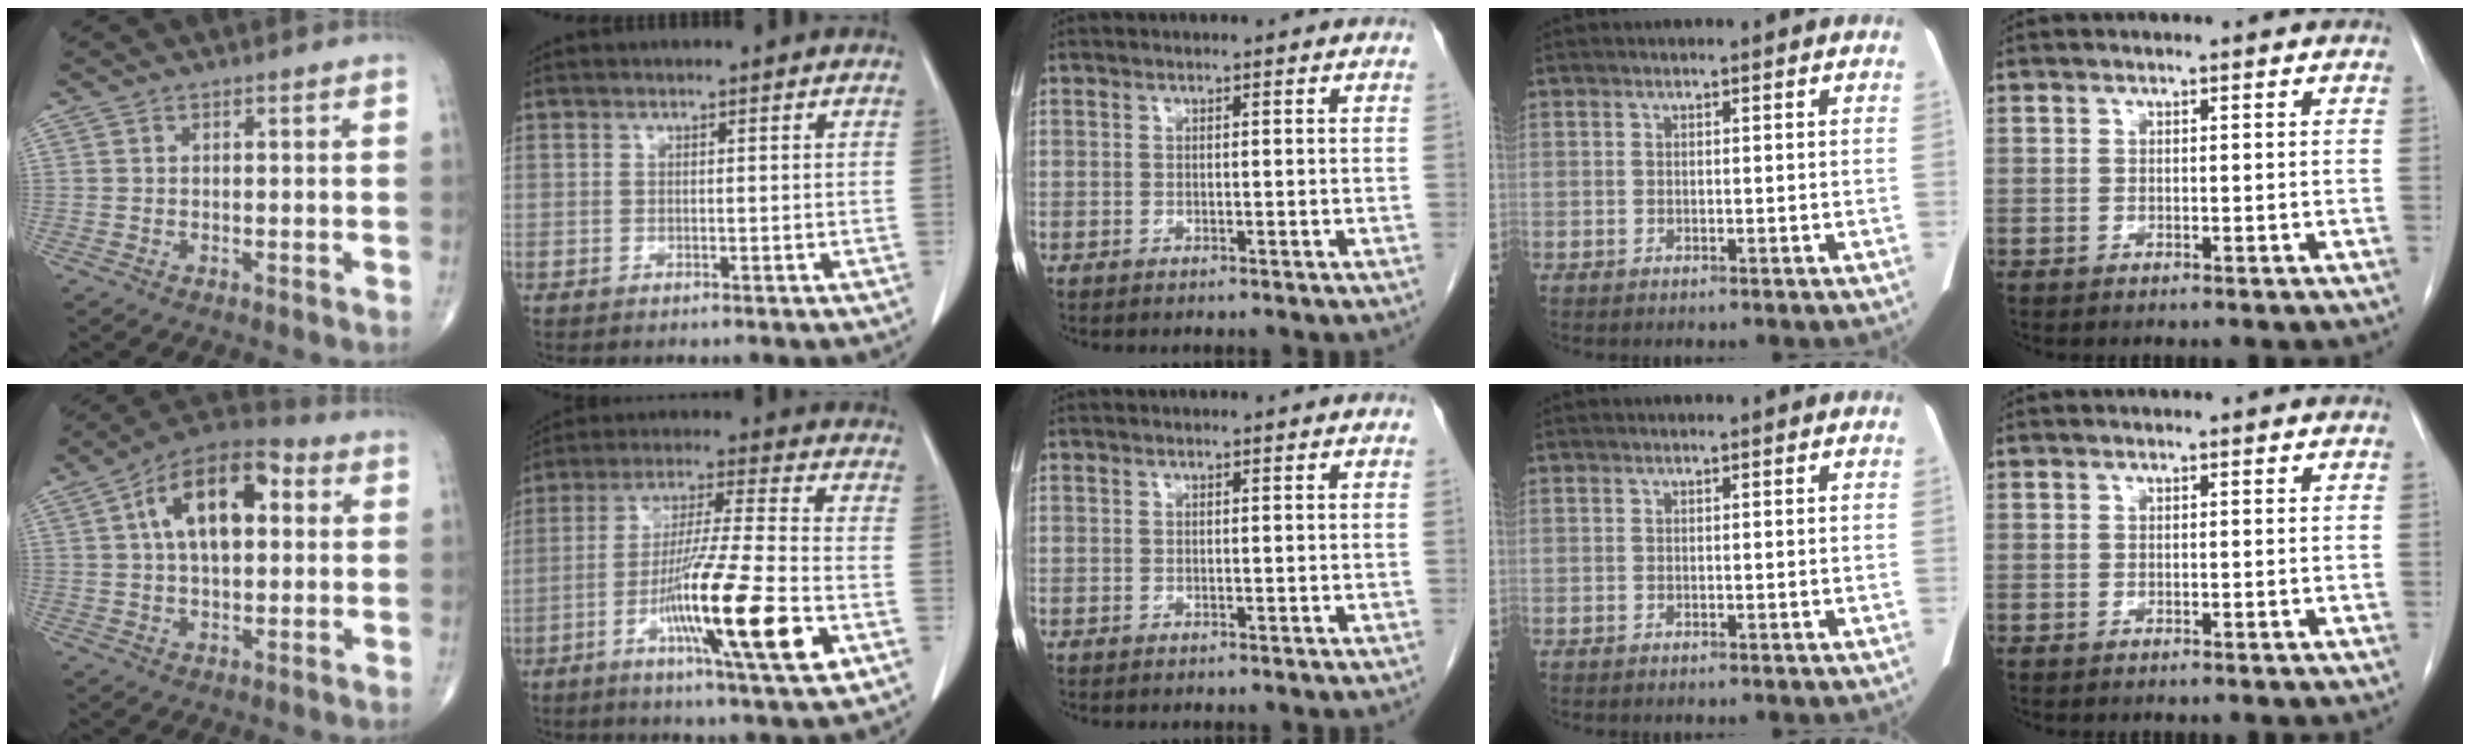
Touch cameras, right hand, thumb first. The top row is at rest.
{"thumb": {"total": 15.6, "force": [3.4, 8.2, 12.9], "torque": [-0.197, 0.027, 0.047]}, "index": {"total": 17.3, "force": [-6.1, 0.1, 16.2], "torque": [-0.292, -0.022, -0.106]}}